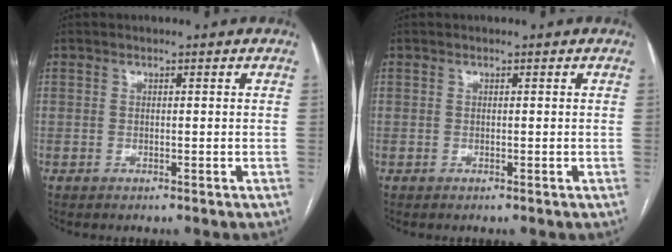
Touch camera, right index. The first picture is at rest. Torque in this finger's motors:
{"motor_torque": [0.00, 0.00, 0.00, 0.00]}